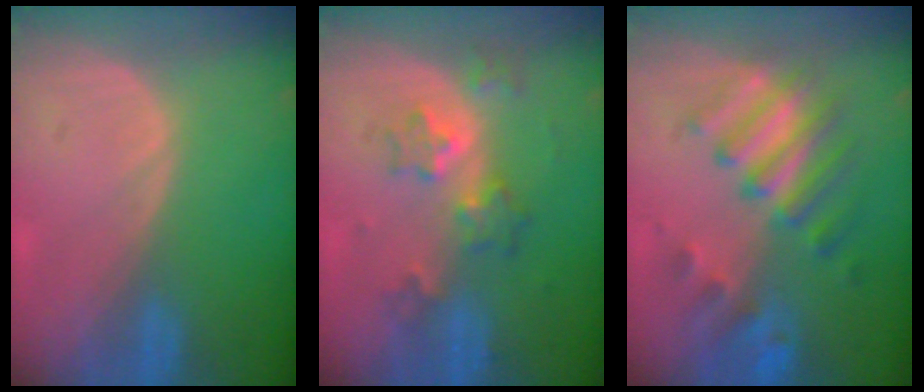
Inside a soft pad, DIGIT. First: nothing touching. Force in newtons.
{"total": 6.2, "press": 5.5, "slide": 3.0}
{"total": 8.8, "press": 8.1, "slide": 3.3}